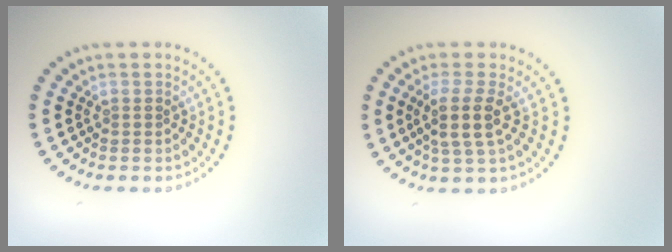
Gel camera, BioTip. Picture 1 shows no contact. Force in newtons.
{"total": 2.9, "press": 2.3, "slide": 1.7}